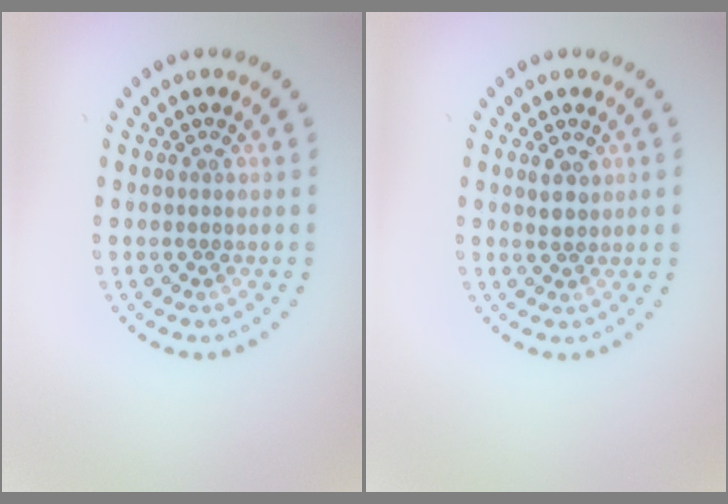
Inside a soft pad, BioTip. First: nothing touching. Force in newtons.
{"total": 1.5, "press": 1.4, "slide": 0.6}